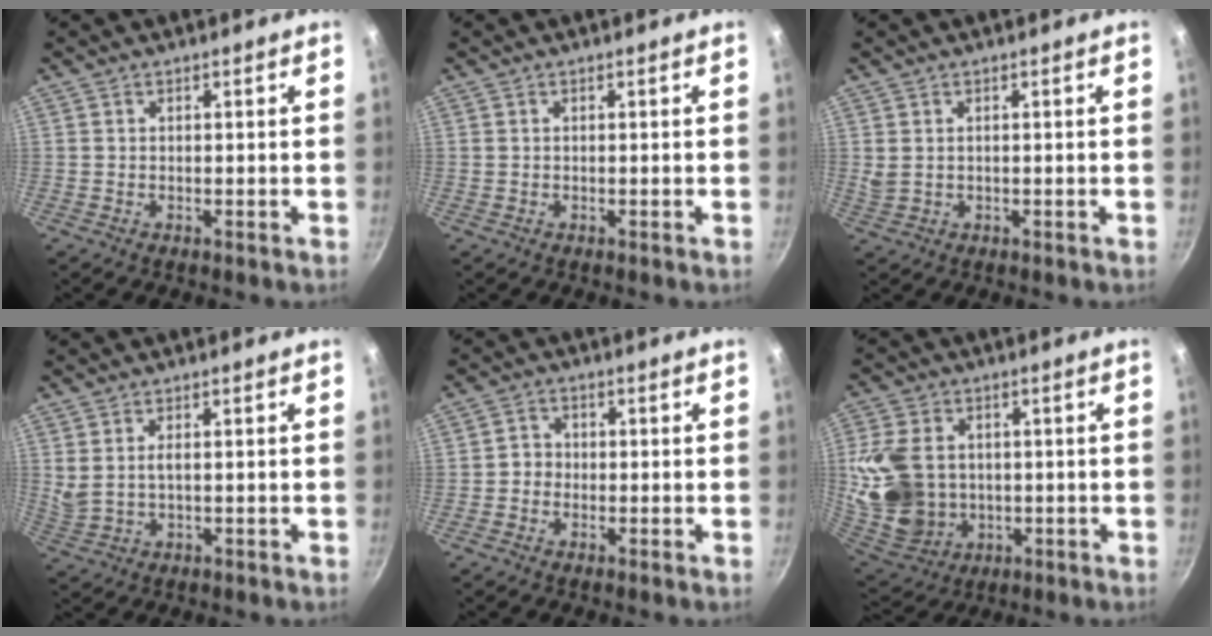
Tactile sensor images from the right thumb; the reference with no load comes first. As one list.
[{"total": 0.0}, {"total": 2.3, "force": [0.5, 1.5, 1.6], "torque": [-0.032, -0.001, 0.016]}, {"total": 3.6, "force": [0.5, 1.6, 3.1], "torque": [-0.059, -0.007, 0.022]}, {"total": 2.6, "force": [-0.7, 2.4, 0.8], "torque": [0.006, 0.011, -0.020]}, {"total": 16.4, "force": [0.8, 12.6, 10.4], "torque": [-0.209, -0.008, 0.034]}]